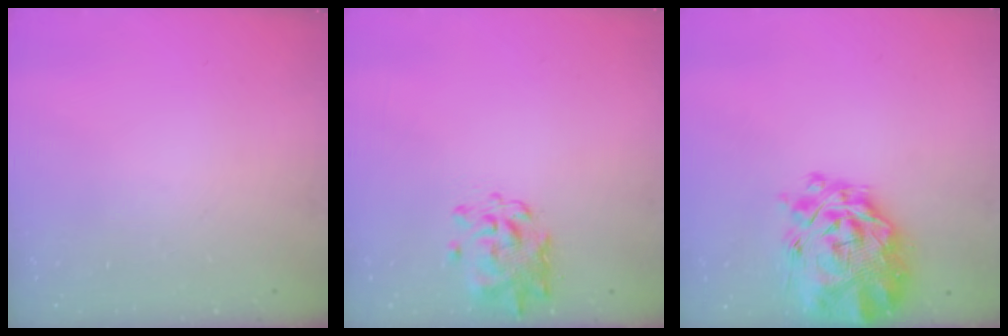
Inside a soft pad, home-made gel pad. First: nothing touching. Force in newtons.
{"total": 1.2, "press": 1.2, "slide": 0.1}
{"total": 8.6, "press": 8.1, "slide": 2.9}